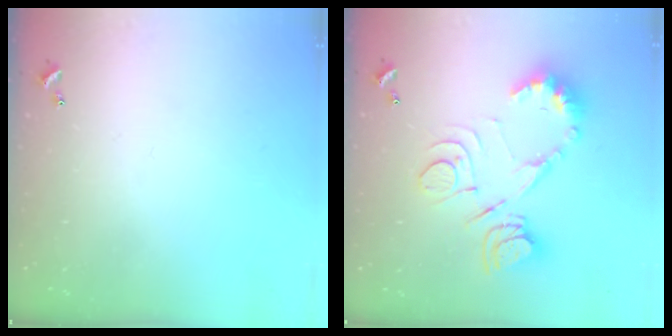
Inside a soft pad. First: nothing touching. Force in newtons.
{"total": 16.2, "press": 16.1, "slide": 1.2}